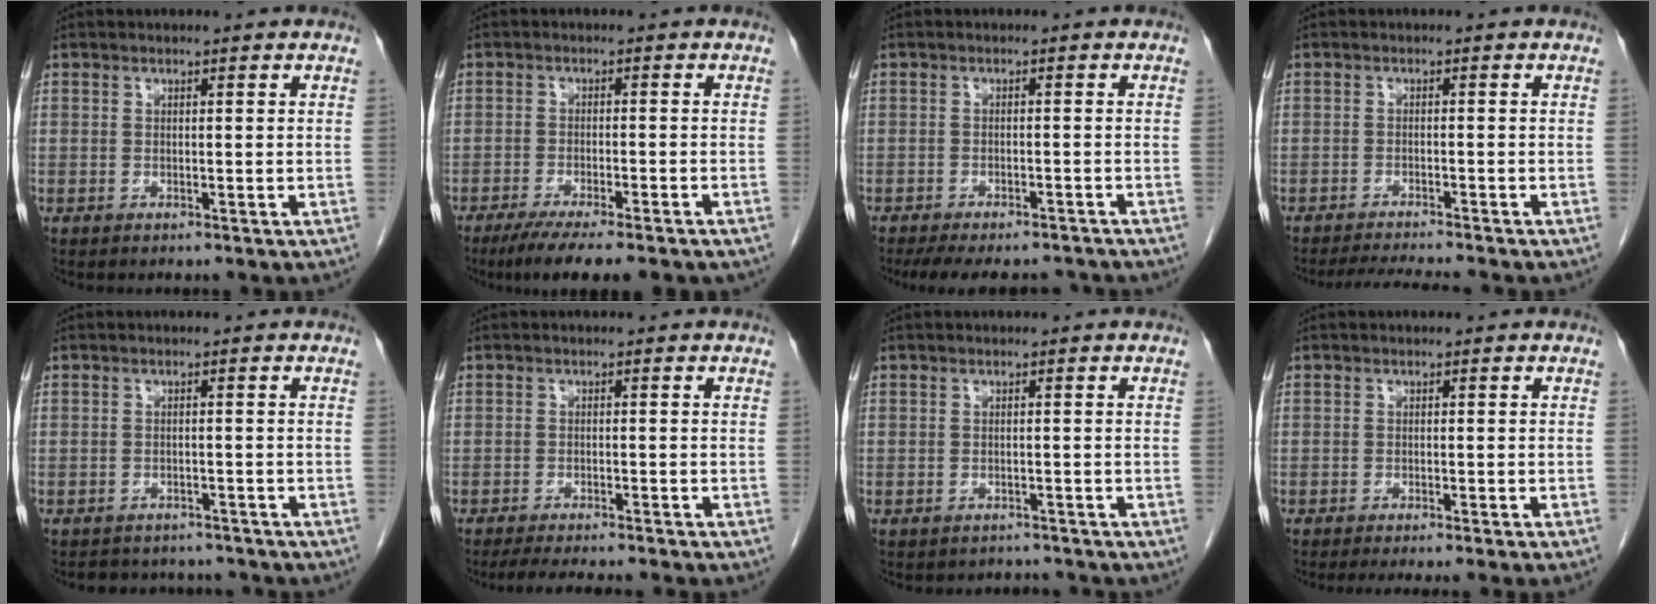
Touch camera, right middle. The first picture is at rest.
{"total": 10.9, "force": [-8.5, 1.5, 6.6], "torque": [-0.086, -0.018, -0.123]}
{"total": 11.7, "force": [-10.3, 3.3, 4.4], "torque": [-0.080, 0.000, -0.133]}
{"total": 5.6, "force": [-5.2, -0.5, 2.0], "torque": [-0.030, -0.014, -0.085]}
{"total": 6.8, "force": [-6.3, 2.5, 0.8], "torque": [-0.009, 0.009, -0.075]}
{"total": 8.7, "force": [-7.6, 0.8, 4.2], "torque": [-0.053, -0.012, -0.109]}
{"total": 2.1, "force": [-1.9, 0.5, -0.6], "torque": [0.007, -0.004, -0.028]}
{"total": 6.2, "force": [-5.3, -1.0, 3.0], "torque": [-0.015, -0.009, -0.073]}